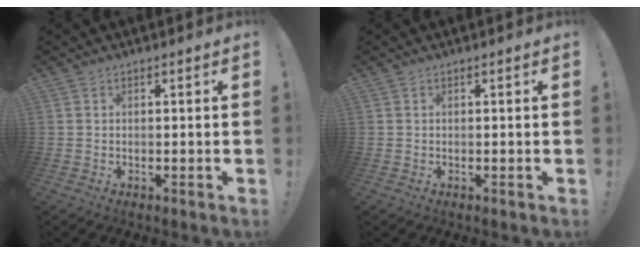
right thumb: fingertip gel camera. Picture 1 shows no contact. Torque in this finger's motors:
{"motor_torque": [-0.12, -0.01, 0.00, 0.00, 0.02]}